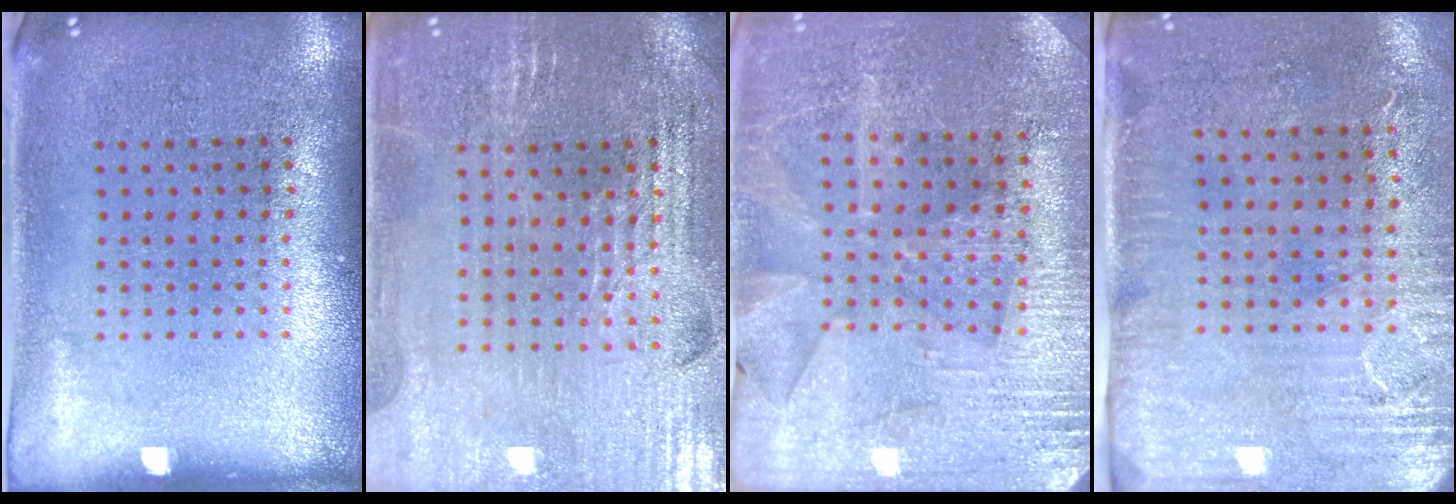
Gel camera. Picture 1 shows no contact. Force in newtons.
{"total": 2.9, "press": 2.8, "slide": 0.5}
{"total": 2.9, "press": 2.8, "slide": 0.5}
{"total": 2.9, "press": 2.4, "slide": 1.6}